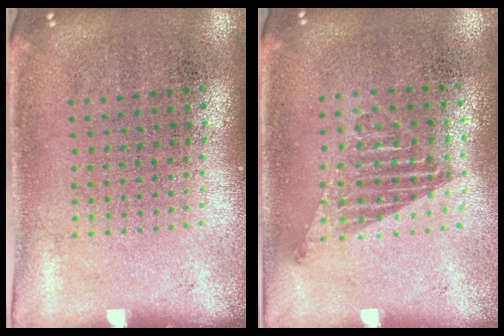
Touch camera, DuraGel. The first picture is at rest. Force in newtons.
{"total": 1.3, "press": 1.0, "slide": 0.8}